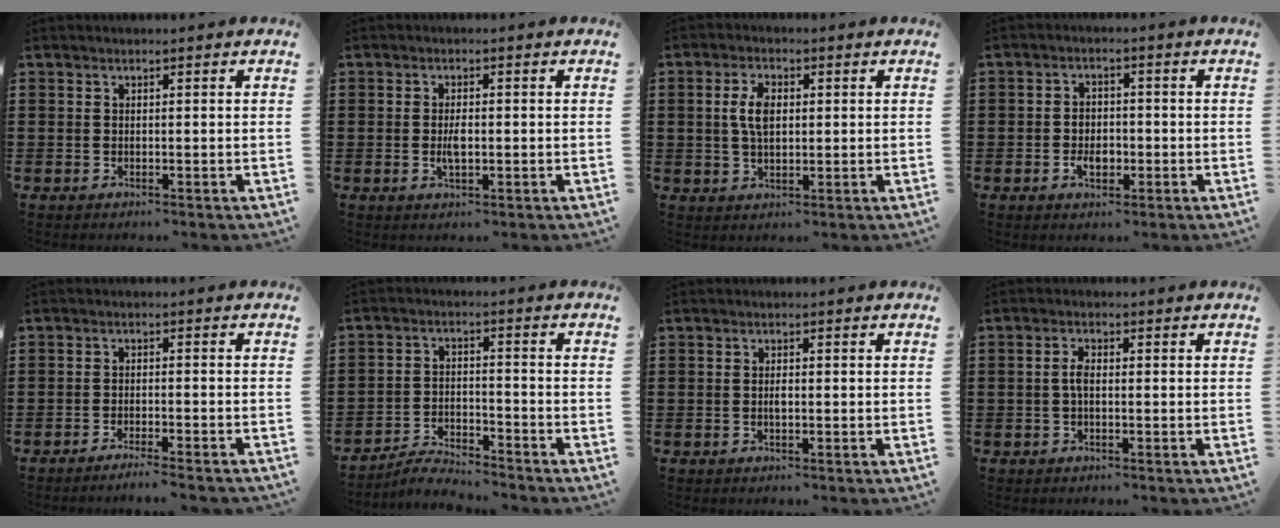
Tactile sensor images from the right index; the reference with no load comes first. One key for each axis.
{"total": 2.6, "fx": -0.3, "fy": 1.1, "fz": 2.4, "tx": -0.044, "ty": 0.003, "tz": -0.006}
{"total": 5.1, "fx": 0.7, "fy": 2.5, "fz": 4.3, "tx": -0.097, "ty": 0.009, "tz": 0.009}
{"total": 3.3, "fx": -1.0, "fy": 2.3, "fz": 2.1, "tx": -0.041, "ty": 0.004, "tz": -0.019}
{"total": 2.4, "fx": -2.2, "fy": -0.4, "fz": 0.7, "tx": -0.012, "ty": -0.001, "tz": -0.045}
{"total": 4.3, "fx": -4.2, "fy": 0.3, "fz": 0.7, "tx": -0.015, "ty": 0.007, "tz": -0.085}
{"total": 1.2, "fx": -0.1, "fy": 0.5, "fz": 1.1, "tx": -0.020, "ty": 0.003, "tz": -0.004}
{"total": 2.5, "fx": -0.2, "fy": 0.9, "fz": 2.3, "tx": -0.051, "ty": -0.001, "tz": -0.006}